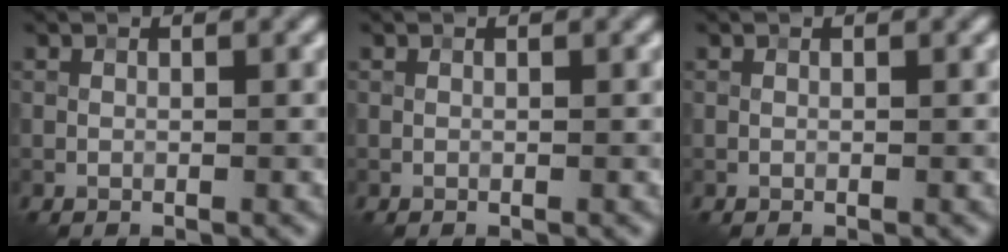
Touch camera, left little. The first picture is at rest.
{"total": 0.0}
{"total": 0.0}